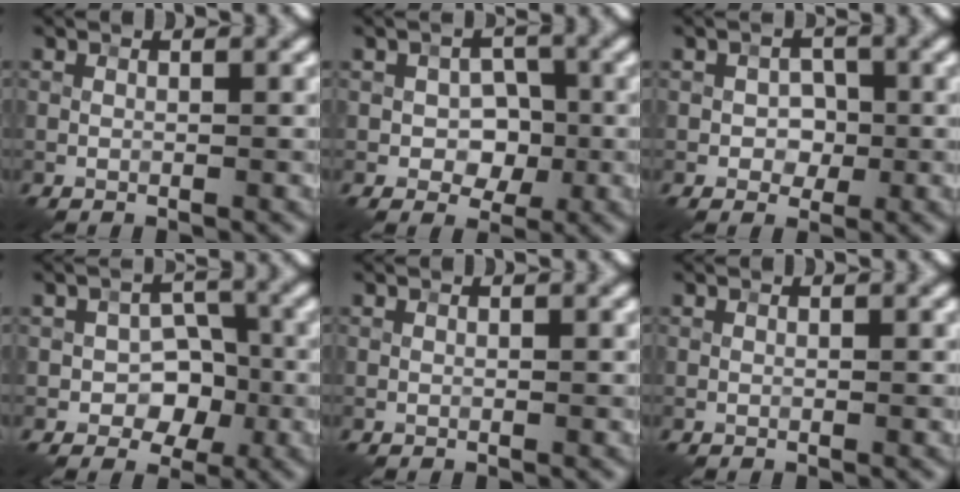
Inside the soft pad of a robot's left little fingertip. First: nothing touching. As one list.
[{"total": 3.7, "force": [-0.5, 2.8, 2.4], "torque": [-0.028, -0.002, -0.013]}, {"total": 2.3, "force": [-0.3, 1.9, 1.2], "torque": [-0.013, -0.001, -0.009]}, {"total": 4.5, "force": [-1.2, 3.4, 2.7], "torque": [-0.022, 0.000, -0.023]}, {"total": 0.0}, {"total": 0.0}]